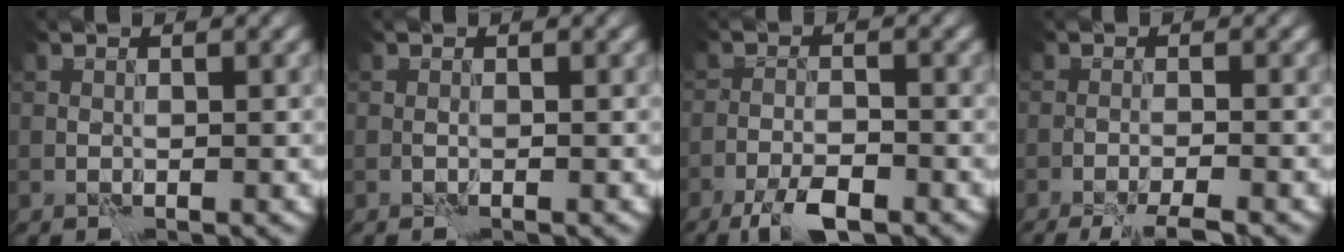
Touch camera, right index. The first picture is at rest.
{"total": 0.0}
{"total": 4.1, "force": [-3.0, 1.0, 2.5], "torque": [-0.045, -0.001, -0.056]}
{"total": 4.4, "force": [-3.7, 0.4, 2.2], "torque": [-0.035, -0.009, -0.059]}